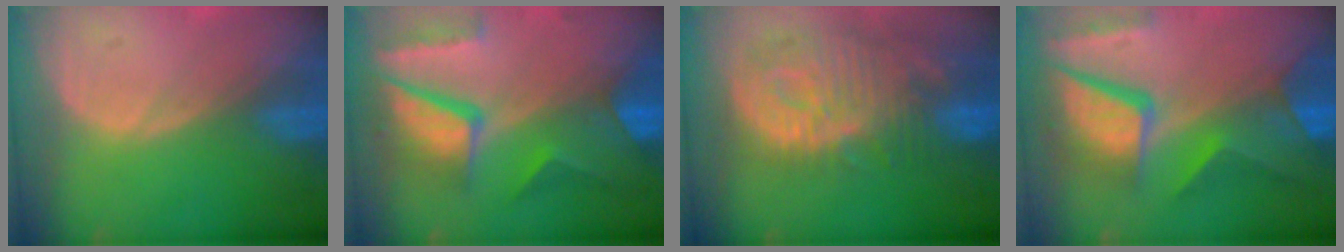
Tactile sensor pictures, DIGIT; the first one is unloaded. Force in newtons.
{"total": 10.6, "press": 8.8, "slide": 5.9}
{"total": 13.3, "press": 11.5, "slide": 6.5}
{"total": 11.9, "press": 9.8, "slide": 6.8}